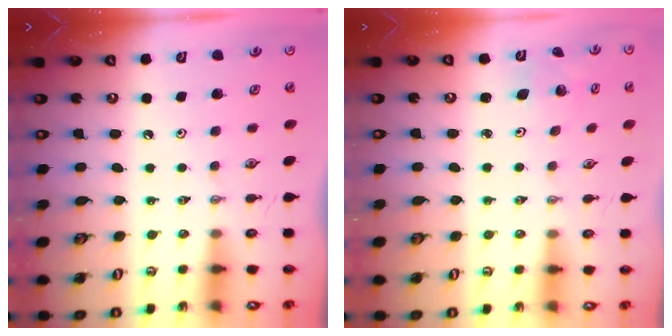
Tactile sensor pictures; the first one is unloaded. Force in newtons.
{"total": 2.0, "press": 2.0, "slide": 0.1}